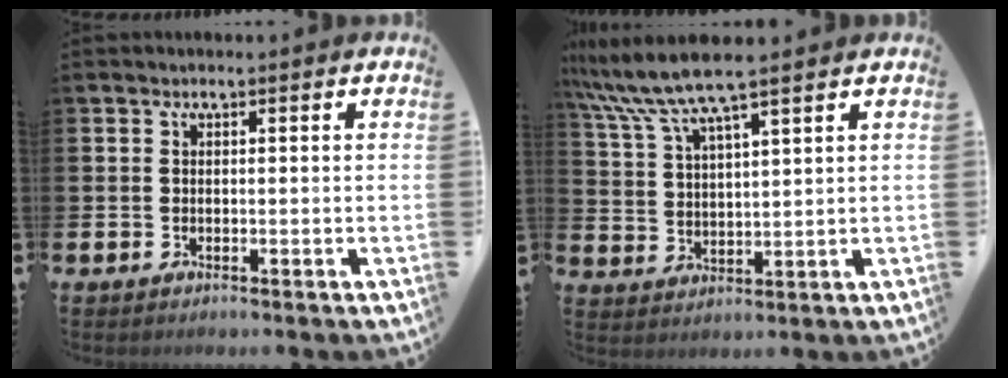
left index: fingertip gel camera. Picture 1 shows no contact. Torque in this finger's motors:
{"motor_torque": [1.02, -1.12, 1.05, 0.21]}